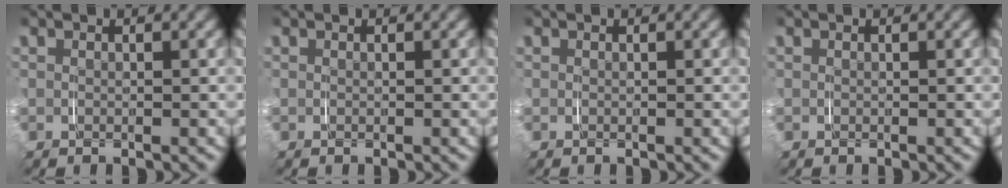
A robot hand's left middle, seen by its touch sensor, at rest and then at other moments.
{"total": 0.0}
{"total": 0.0}
{"total": 0.0}